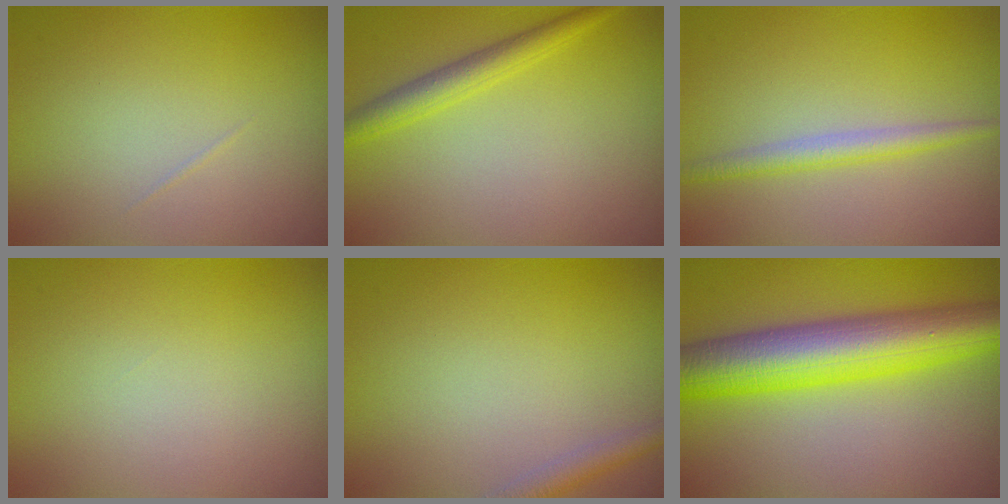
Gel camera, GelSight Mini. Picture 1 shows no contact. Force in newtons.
{"total": 2.8, "press": 2.7, "slide": 0.2}
{"total": 2.1, "press": 2.1, "slide": 0.0}
{"total": 0.0}
{"total": 1.9, "press": 1.9, "slide": 0.0}
{"total": 10.3, "press": 10.3, "slide": 0.1}